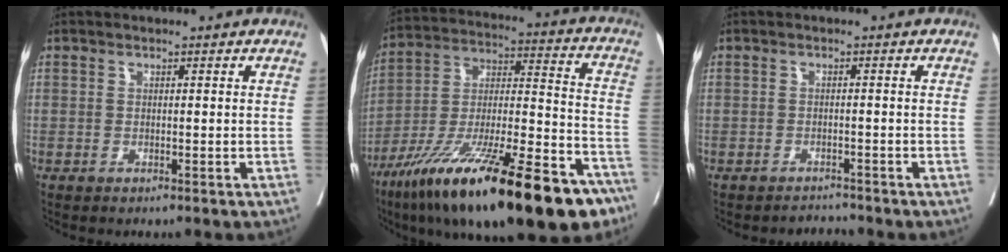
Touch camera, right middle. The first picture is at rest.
{"total": 30.7, "force": [-19.8, 5.9, 22.7], "torque": [-0.319, -0.017, -0.325]}
{"total": 1.5, "force": [-1.4, 0.0, -0.7], "torque": [0.014, -0.008, -0.021]}